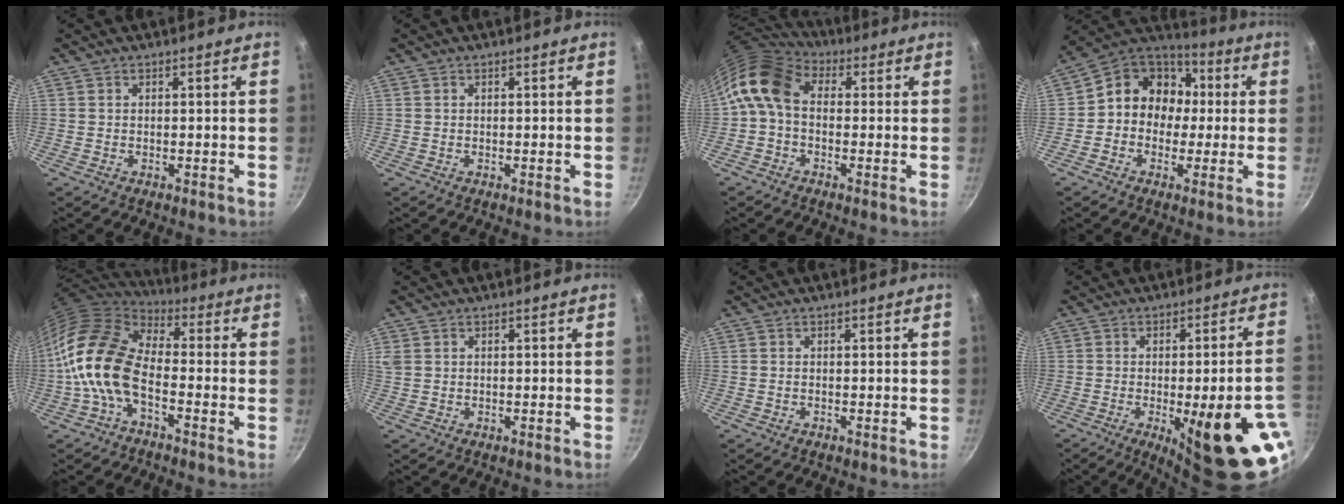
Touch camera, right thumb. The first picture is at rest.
{"total": 0.0}
{"total": 10.0, "force": [0.3, 7.1, 7.1], "torque": [-0.131, 0.028, -0.015]}
{"total": 12.9, "force": [0.3, 11.3, 6.2], "torque": [-0.051, 0.039, -0.019]}
{"total": 14.0, "force": [-3.8, 7.9, 10.9], "torque": [-0.193, 0.034, -0.094]}
{"total": 2.4, "force": [0.8, 1.9, 1.2], "torque": [-0.022, 0.003, 0.021]}
{"total": 0.0}
{"total": 21.1, "force": [-7.4, 5.3, 19.0], "torque": [-0.209, 0.008, -0.084]}